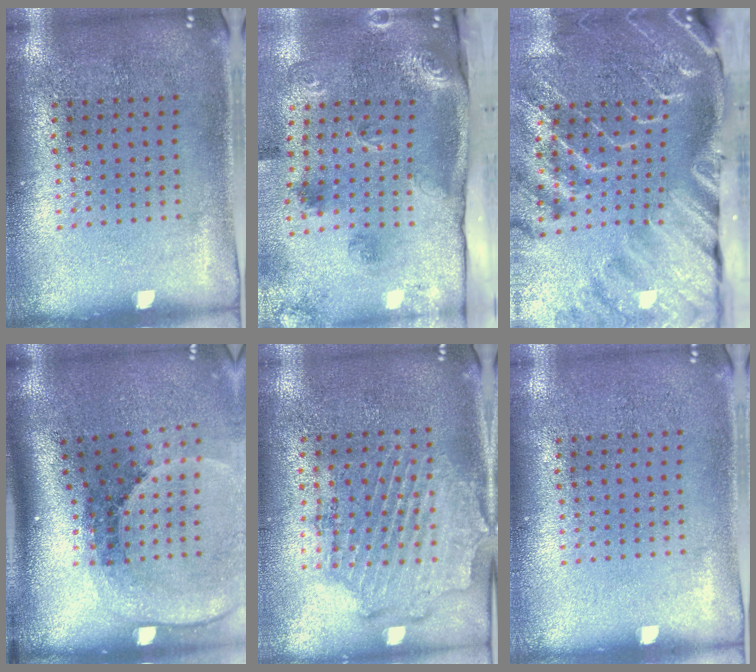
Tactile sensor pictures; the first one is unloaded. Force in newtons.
{"total": 3.1, "press": 2.0, "slide": 2.4}
{"total": 4.6, "press": 3.4, "slide": 3.1}
{"total": 2.8, "press": 1.8, "slide": 2.1}
{"total": 1.9, "press": 1.7, "slide": 0.9}
{"total": 0.0}